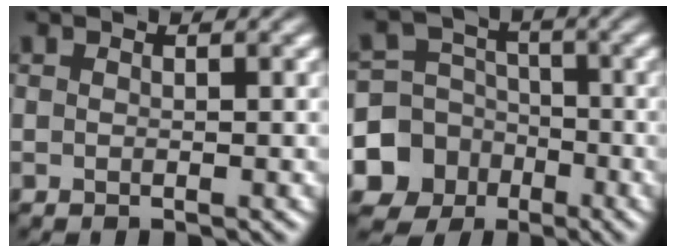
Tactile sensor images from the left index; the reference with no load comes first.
{"total": 9.5, "force": [-4.4, 8.3, 1.3], "torque": [-0.031, -0.024, -0.104]}